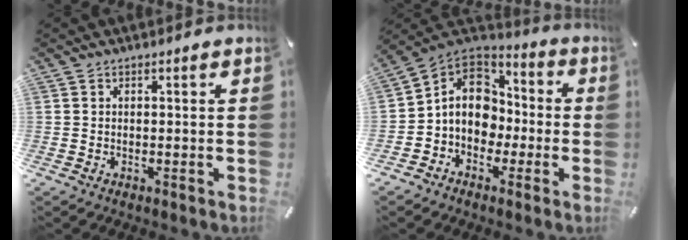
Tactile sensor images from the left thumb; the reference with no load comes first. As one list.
[{"total": 11.8, "force": [-1.2, 10.3, 5.6], "torque": [-0.105, 0.019, -0.018]}]